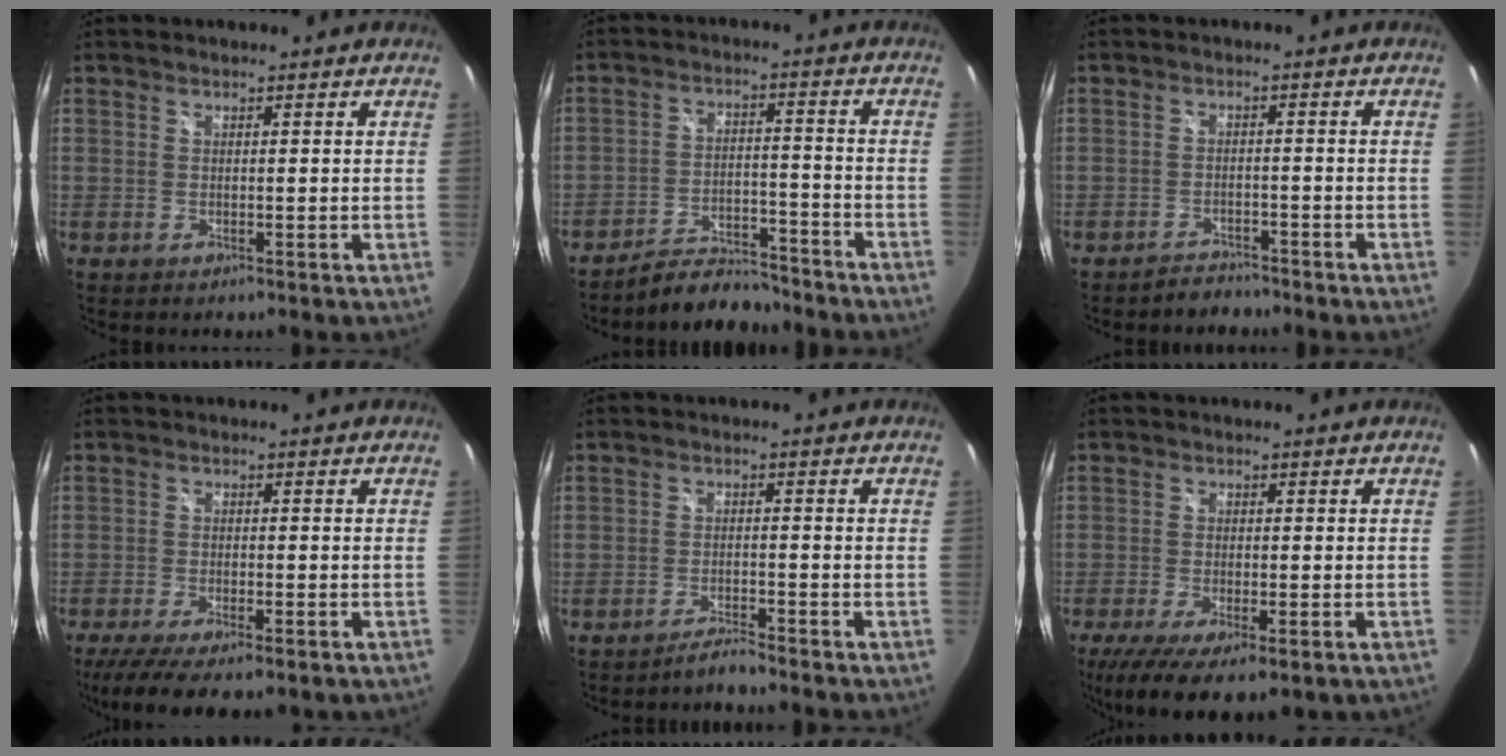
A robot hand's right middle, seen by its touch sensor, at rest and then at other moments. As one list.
[{"total": 9.5, "force": [-9.0, 2.4, 1.9], "torque": [-0.050, 0.013, -0.135]}, {"total": 3.2, "force": [-3.0, 1.1, 0.0], "torque": [-0.010, 0.003, -0.049]}, {"total": 10.8, "force": [-7.4, 2.9, 7.2], "torque": [-0.154, -0.043, -0.120]}, {"total": 2.6, "force": [-2.6, -0.4, 0.5], "torque": [-0.022, -0.001, -0.050]}, {"total": 11.9, "force": [-6.5, 4.1, 9.1], "torque": [-0.186, -0.052, -0.100]}]